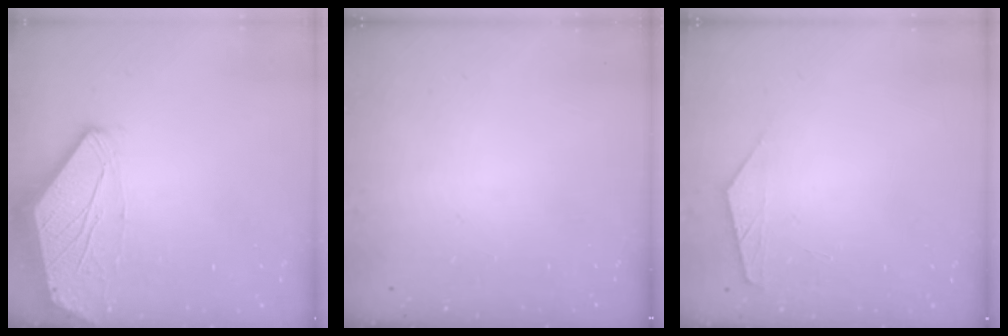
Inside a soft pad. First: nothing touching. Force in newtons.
{"total": 0.0}
{"total": 1.5, "press": 1.5, "slide": 0.3}